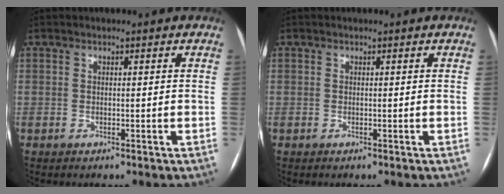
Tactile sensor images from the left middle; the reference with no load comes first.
{"total": 0.0}